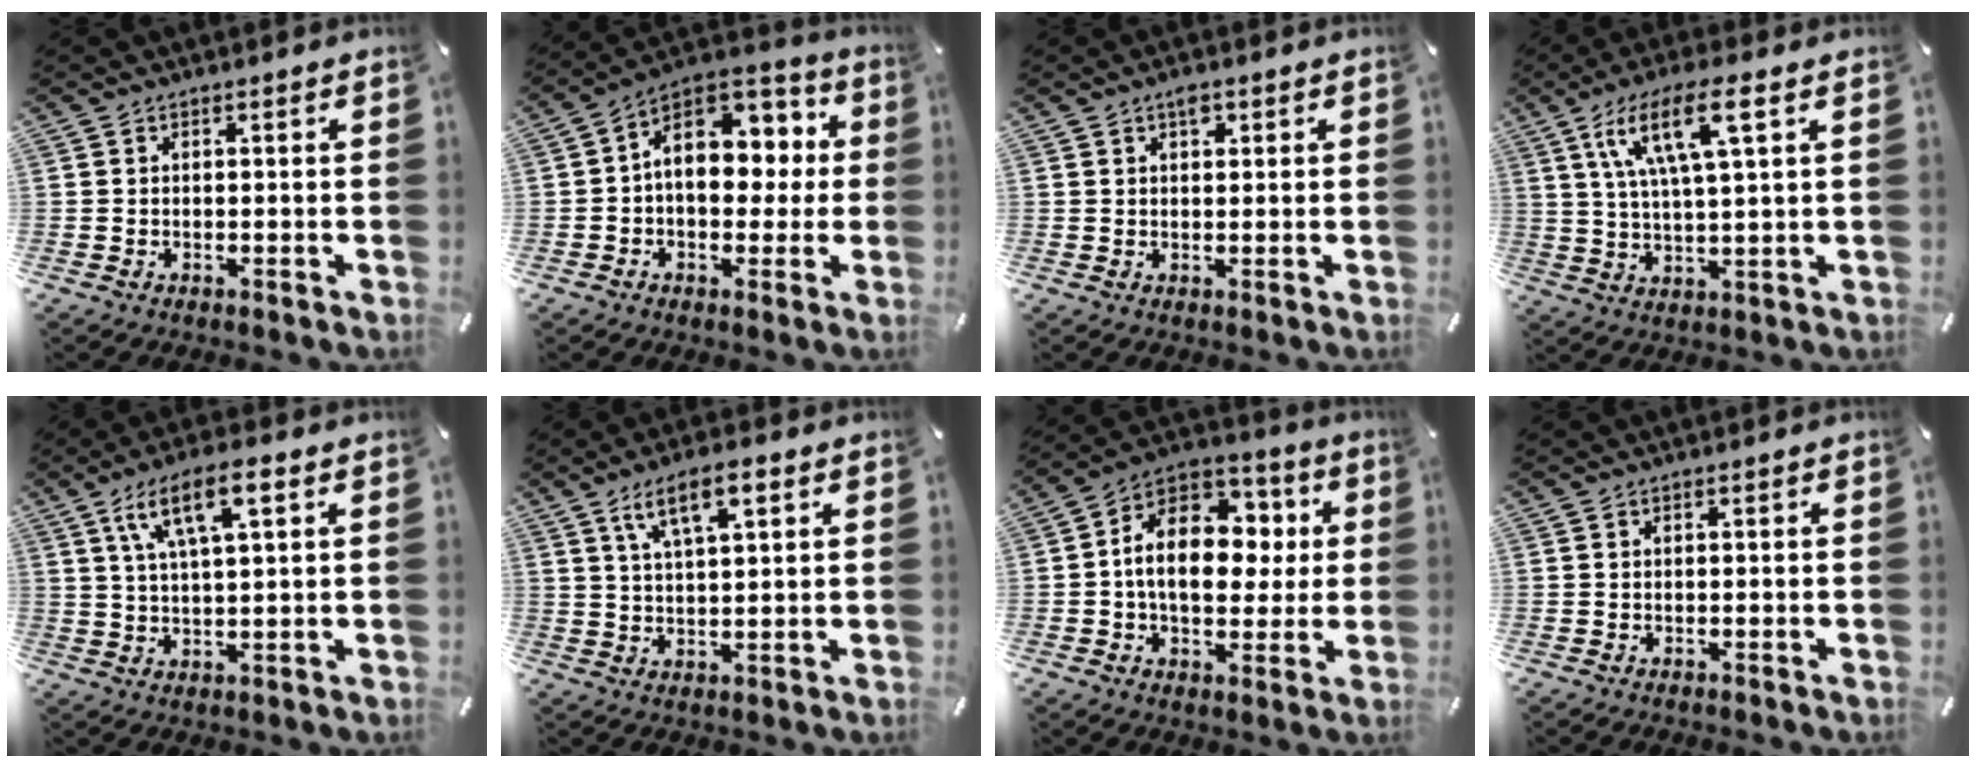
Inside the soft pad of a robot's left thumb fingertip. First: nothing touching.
{"total": 12.6, "force": [1.5, 9.6, 8.0], "torque": [-0.111, -0.007, 0.027]}
{"total": 2.1, "force": [1.0, 1.2, 1.3], "torque": [-0.013, -0.003, 0.014]}
{"total": 12.4, "force": [5.4, 2.9, 10.8], "torque": [-0.214, 0.005, 0.090]}
{"total": 9.7, "force": [4.5, 2.8, 8.1], "torque": [-0.156, 0.005, 0.078]}
{"total": 8.3, "force": [4.3, 2.9, 6.5], "torque": [-0.118, 0.000, 0.074]}
{"total": 15.0, "force": [0.7, 11.3, 9.9], "torque": [-0.169, -0.002, 0.014]}
{"total": 0.0}